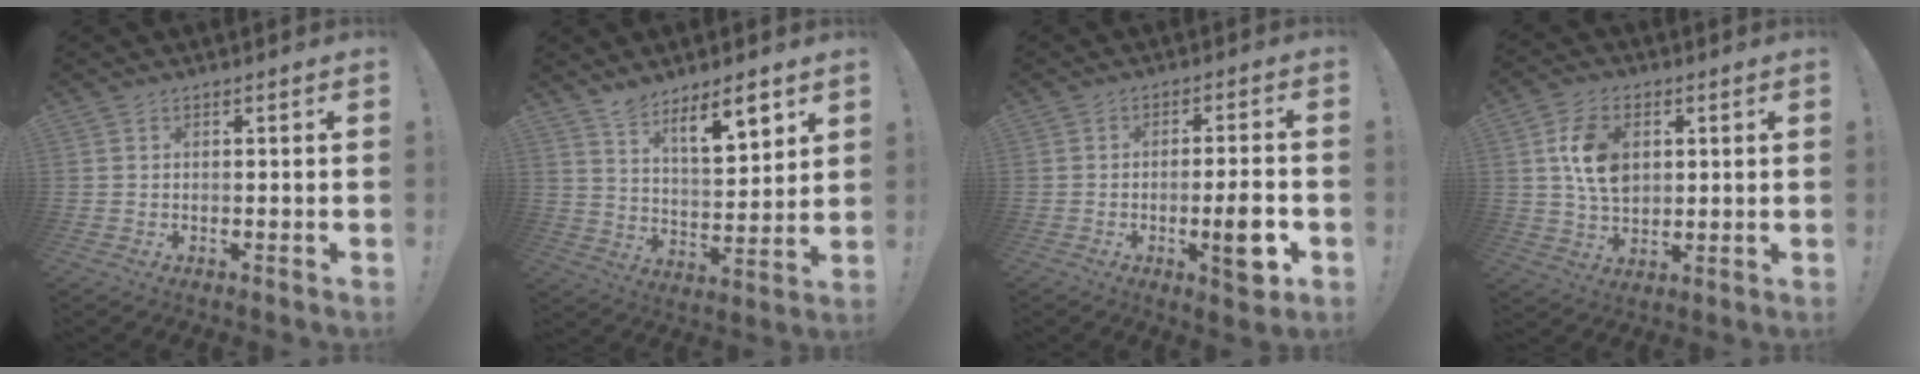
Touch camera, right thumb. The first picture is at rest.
{"total": 10.7, "force": [8.2, 2.7, 6.4], "torque": [-0.092, -0.051, 0.139]}
{"total": 9.8, "force": [-3.2, 1.9, 9.0], "torque": [-0.112, 0.001, -0.053]}
{"total": 11.7, "force": [2.6, 8.4, 7.7], "torque": [-0.128, 0.007, 0.050]}